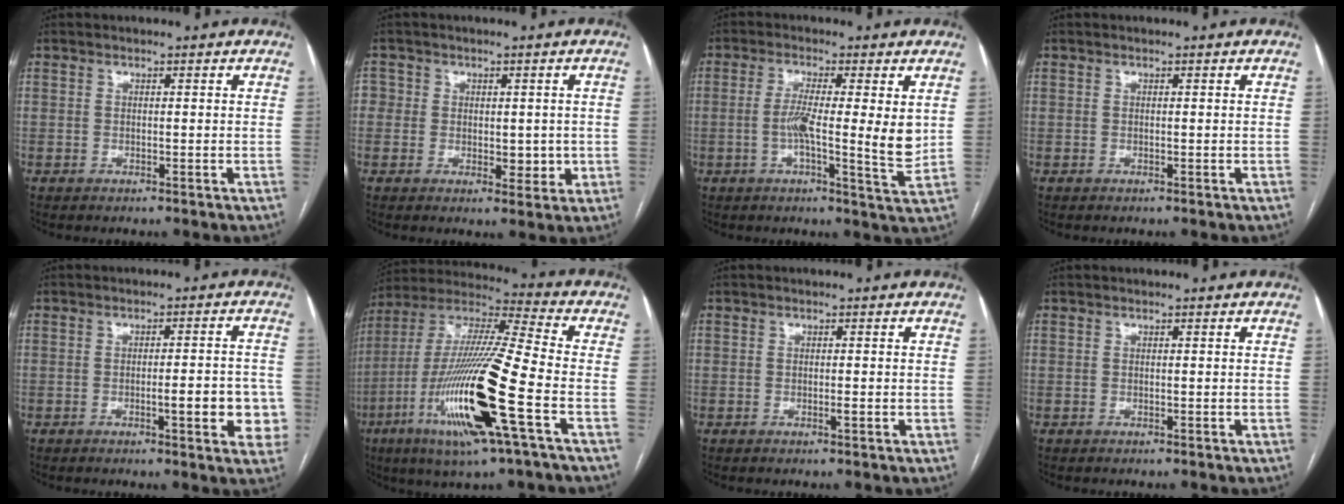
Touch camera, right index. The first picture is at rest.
{"total": 5.7, "force": [-0.4, 4.6, 3.3], "torque": [-0.032, 0.007, 0.002]}
{"total": 8.2, "force": [0.4, 0.7, 8.2], "torque": [-0.136, -0.007, 0.001]}
{"total": 0.0}
{"total": 7.6, "force": [-2.2, 1.7, 7.0], "torque": [-0.080, 0.010, -0.023]}
{"total": 22.3, "force": [-7.6, 1.1, 20.9], "torque": [-0.436, -0.029, -0.145]}
{"total": 0.8, "force": [-0.1, 0.2, 0.8], "torque": [-0.015, 0.001, 0.001]}
{"total": 0.0}